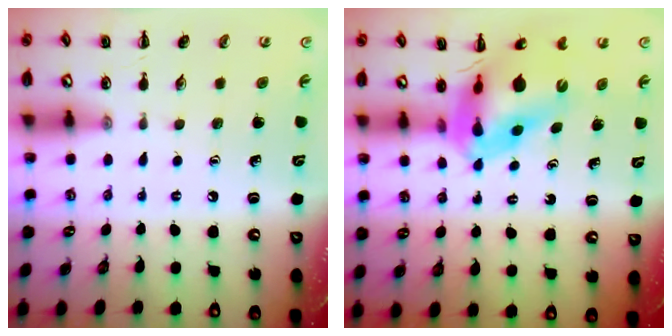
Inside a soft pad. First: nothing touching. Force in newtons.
{"total": 11.1, "press": 10.6, "slide": 3.4}